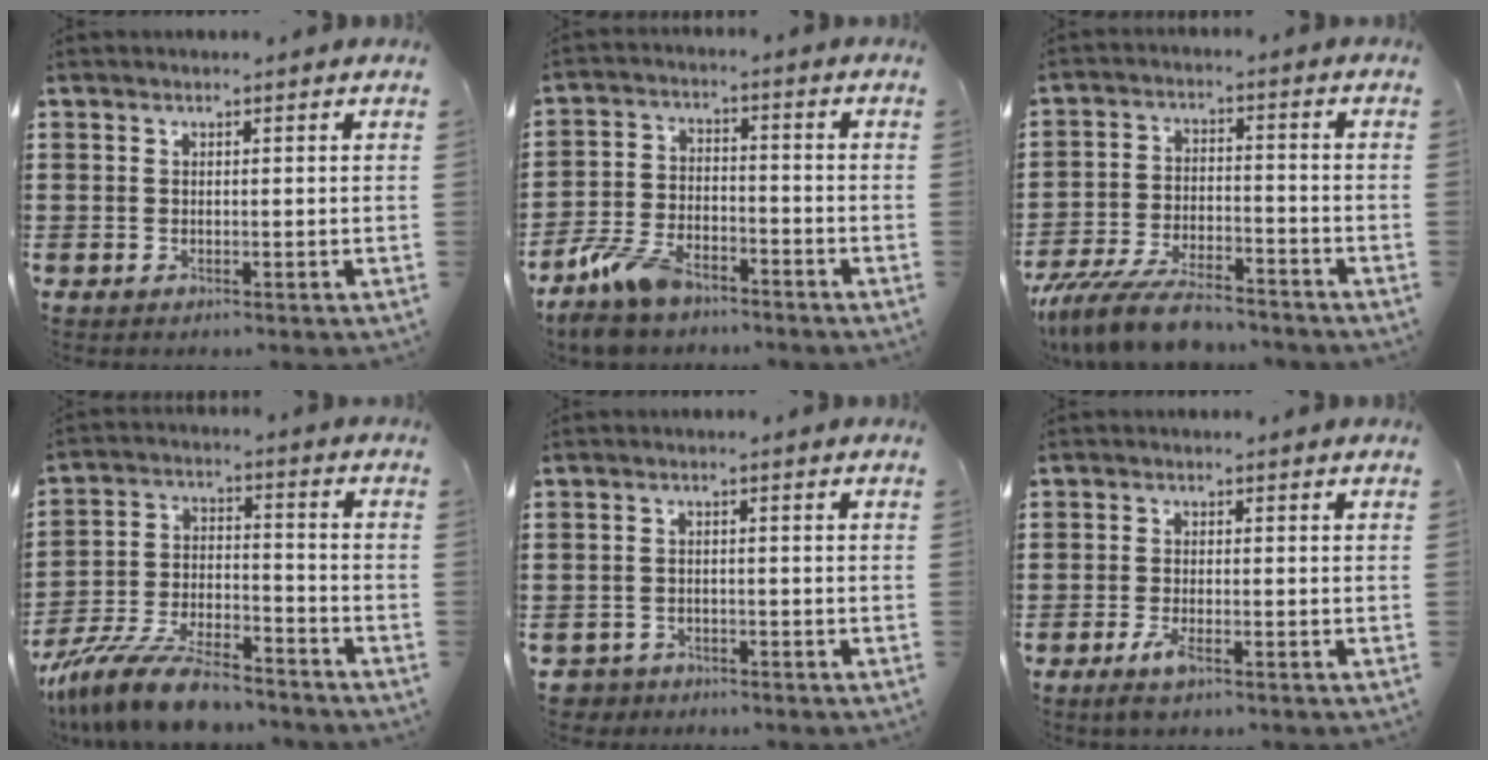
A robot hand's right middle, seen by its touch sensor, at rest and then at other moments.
{"total": 7.8, "force": [-6.1, 3.0, 3.7], "torque": [-0.088, 0.006, -0.119]}
{"total": 8.6, "force": [-7.5, 1.8, 3.8], "torque": [-0.083, 0.011, -0.144]}
{"total": 10.5, "force": [-9.3, 2.0, 4.5], "torque": [-0.095, 0.023, -0.182]}
{"total": 2.1, "force": [-1.9, 0.7, -0.2], "torque": [-0.005, 0.000, -0.045]}
{"total": 3.0, "force": [-1.5, 0.8, 2.5], "torque": [-0.054, -0.005, -0.030]}